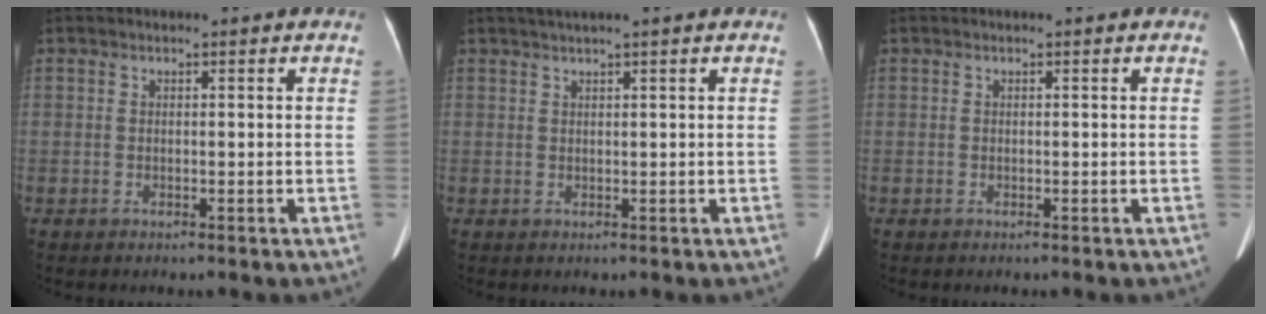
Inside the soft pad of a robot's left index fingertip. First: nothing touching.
{"total": 3.3, "force": [2.6, -0.7, 1.9], "torque": [-0.027, 0.025, 0.045]}
{"total": 0.0}